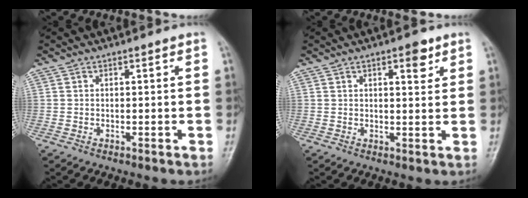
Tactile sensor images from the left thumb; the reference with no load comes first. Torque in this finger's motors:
{"motor_torque": [0.13, 0.21, -0.29, -0.14, 0.05]}